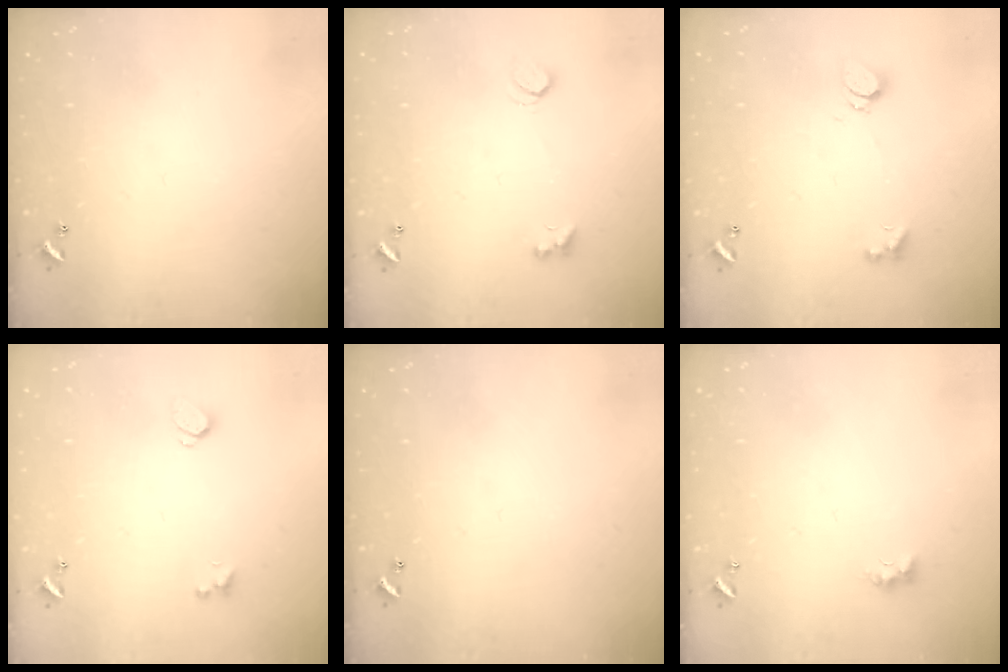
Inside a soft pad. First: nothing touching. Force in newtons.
{"total": 2.3, "press": 1.9, "slide": 1.1}
{"total": 1.0, "press": 0.9, "slide": 0.4}
{"total": 0.8, "press": 0.6, "slide": 0.4}
{"total": 0.0}
{"total": 2.7, "press": 2.6, "slide": 0.6}